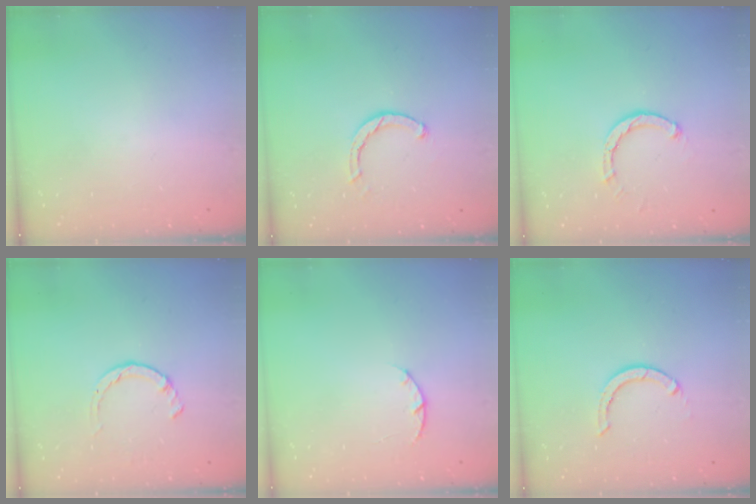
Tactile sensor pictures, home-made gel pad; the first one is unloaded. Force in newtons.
{"total": 2.4, "press": 2.4, "slide": 0.1}
{"total": 2.6, "press": 2.6, "slide": 0.1}
{"total": 1.4, "press": 1.4, "slide": 0.3}
{"total": 2.9, "press": 2.9, "slide": 0.5}
{"total": 2.9, "press": 2.9, "slide": 0.1}